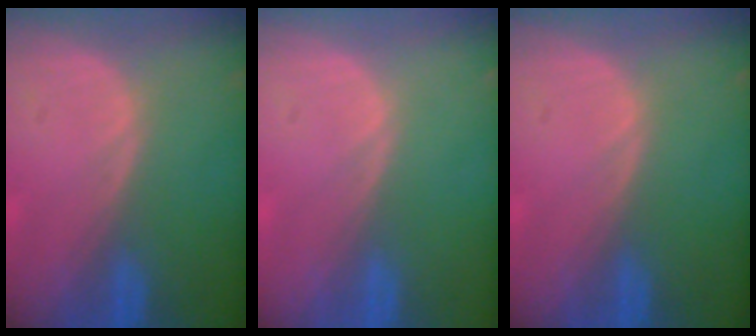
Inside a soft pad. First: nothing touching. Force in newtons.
{"total": 0.0}
{"total": 0.0}